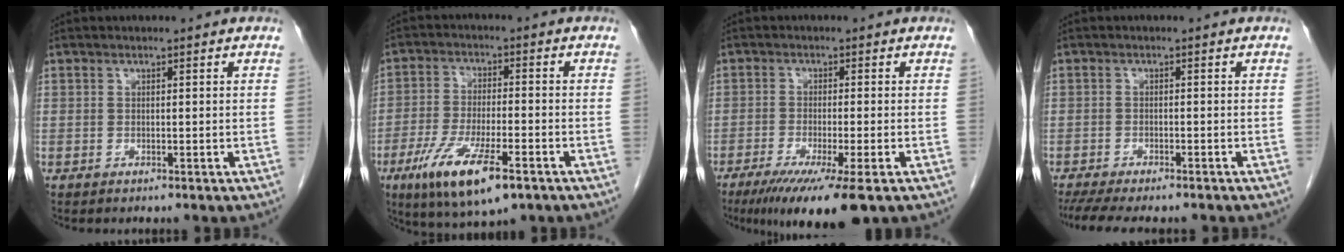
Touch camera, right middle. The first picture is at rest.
{"total": 12.2, "force": [-6.4, 2.9, 9.9], "torque": [-0.189, -0.023, -0.104]}
{"total": 10.4, "force": [-6.6, 0.1, 8.0], "torque": [-0.123, -0.028, -0.105]}
{"total": 10.7, "force": [-9.1, 2.3, 5.1], "torque": [-0.078, -0.011, -0.129]}